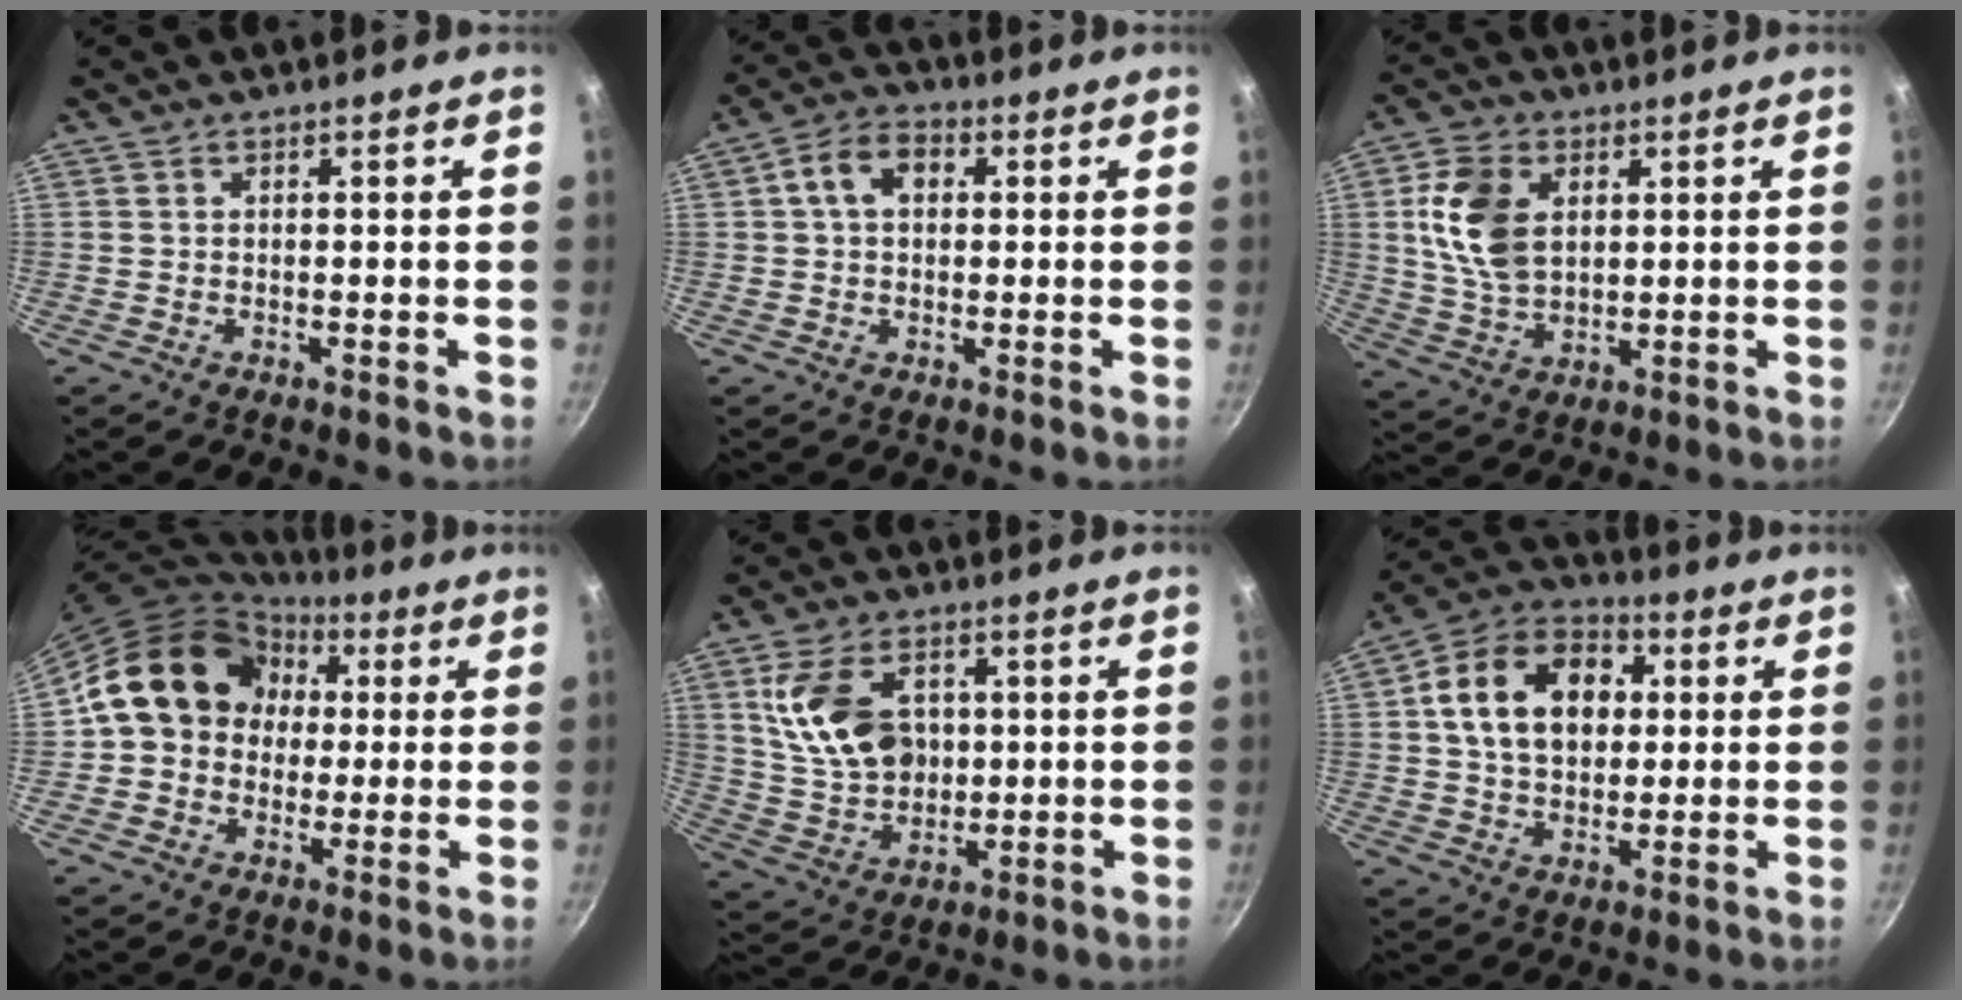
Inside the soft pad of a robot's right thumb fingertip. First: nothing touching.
{"total": 7.0, "force": [1.5, 5.0, 4.7], "torque": [-0.065, 0.017, 0.013]}
{"total": 12.0, "force": [2.8, 8.0, 8.6], "torque": [-0.147, -0.010, 0.056]}
{"total": 16.6, "force": [2.5, 14.0, 8.5], "torque": [-0.112, 0.039, 0.027]}
{"total": 14.3, "force": [3.2, 10.0, 9.7], "torque": [-0.161, -0.014, 0.068]}
{"total": 16.6, "force": [3.2, 12.0, 11.0], "torque": [-0.157, 0.021, 0.041]}